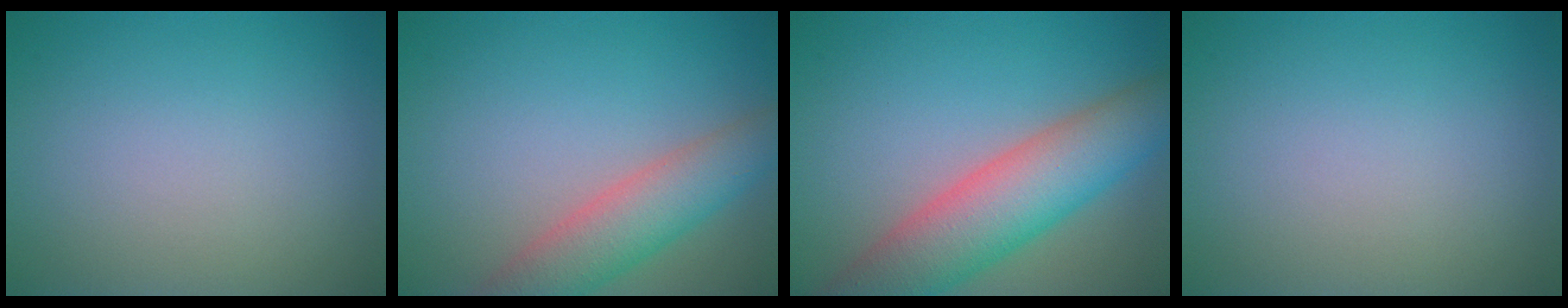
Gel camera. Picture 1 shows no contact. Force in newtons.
{"total": 5.4, "press": 5.3, "slide": 0.6}
{"total": 8.7, "press": 8.6, "slide": 0.5}
{"total": 0.0}